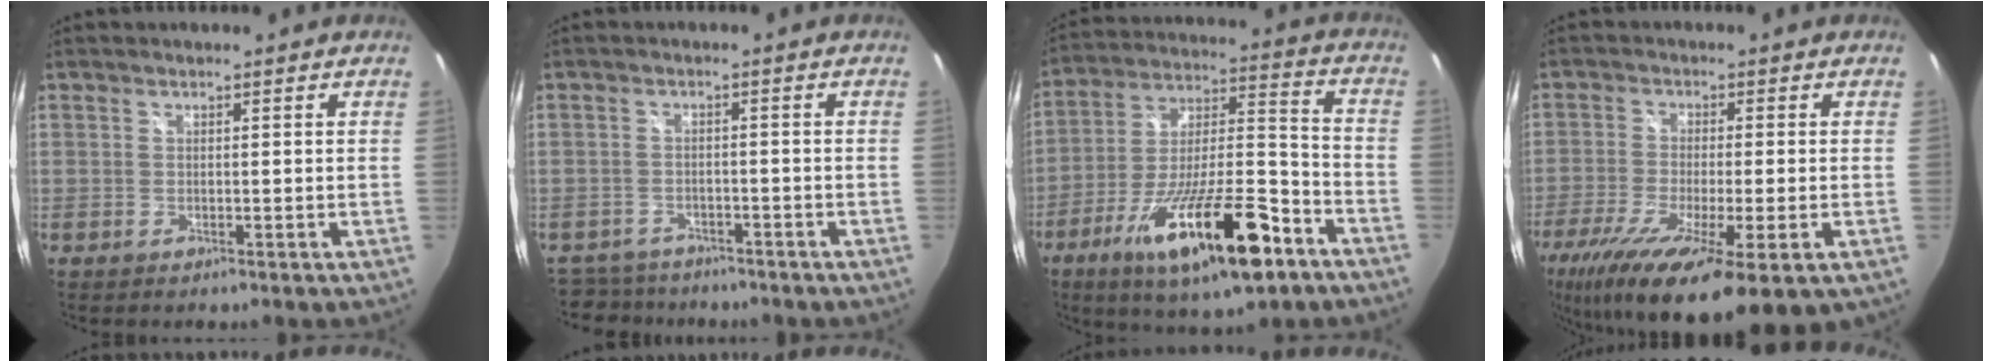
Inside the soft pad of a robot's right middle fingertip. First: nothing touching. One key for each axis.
{"total": 9.0, "fx": -7.6, "fy": 4.3, "fz": 2.0, "tx": -0.066, "ty": -0.004, "tz": -0.119}
{"total": 22.9, "fx": -12.8, "fy": 6.1, "fz": 18.1, "tx": -0.316, "ty": -0.027, "tz": -0.209}
{"total": 19.2, "fx": -10.1, "fy": 4.4, "fz": 15.7, "tx": -0.295, "ty": -0.075, "tz": -0.162}